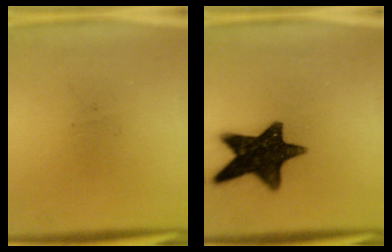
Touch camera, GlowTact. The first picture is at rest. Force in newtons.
{"total": 14.9}